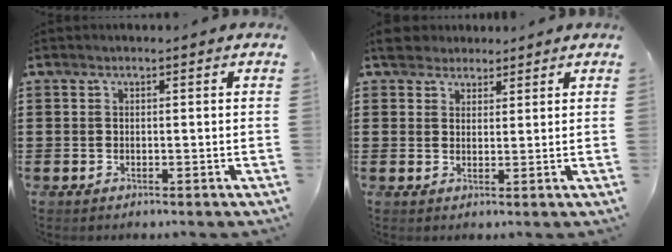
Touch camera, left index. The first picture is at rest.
{"total": 3.7, "force": [3.1, 2.1, 0.5], "torque": [-0.018, 0.005, 0.057]}